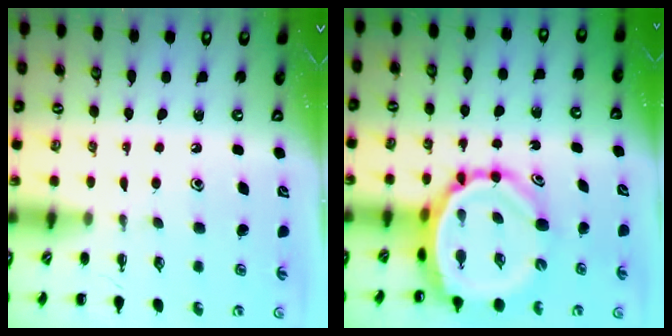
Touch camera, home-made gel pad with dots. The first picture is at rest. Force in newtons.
{"total": 11.0, "press": 10.4, "slide": 3.6}